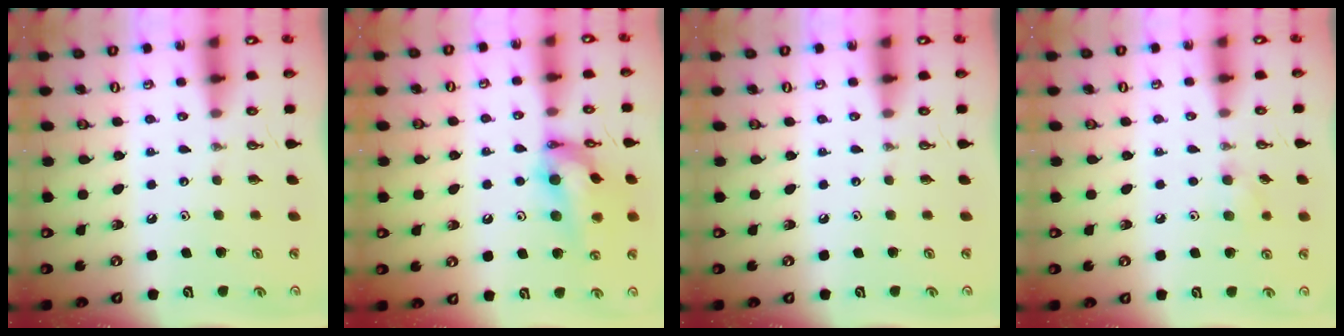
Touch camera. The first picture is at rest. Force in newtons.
{"total": 15.6, "press": 15.5, "slide": 1.8}
{"total": 0.0}
{"total": 6.4, "press": 6.2, "slide": 1.4}